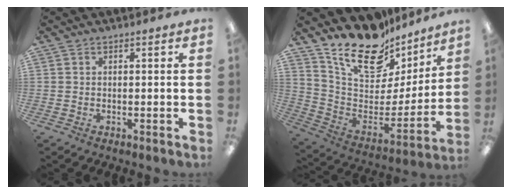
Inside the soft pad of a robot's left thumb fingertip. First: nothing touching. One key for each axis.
{"total": 21.5, "fx": 16.7, "fy": 9.9, "fz": 9.3, "tx": -0.159, "ty": -0.116, "tz": 0.296}